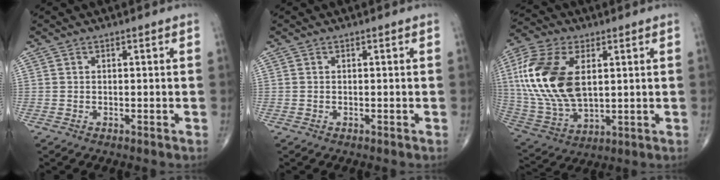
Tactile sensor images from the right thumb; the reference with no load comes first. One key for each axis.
{"total": 0.0}
{"total": 20.1, "fx": 3.8, "fy": 11.5, "fz": 16.1, "tx": -0.339, "ty": -0.015, "tz": 0.074}